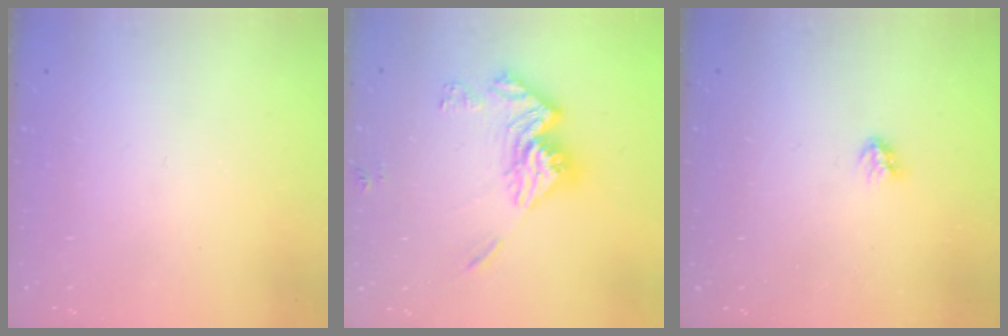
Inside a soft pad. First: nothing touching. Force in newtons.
{"total": 15.7, "press": 15.6, "slide": 1.7}
{"total": 3.2, "press": 3.2, "slide": 0.3}